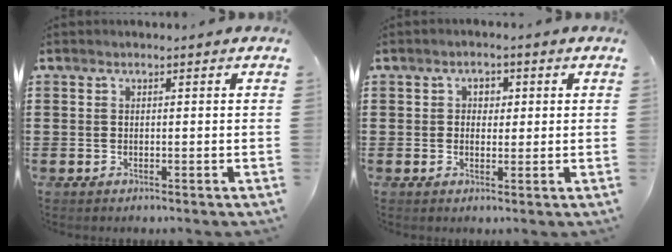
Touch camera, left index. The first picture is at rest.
{"total": 2.2, "force": [0.2, 1.8, 1.3], "torque": [-0.021, 0.007, -0.002]}